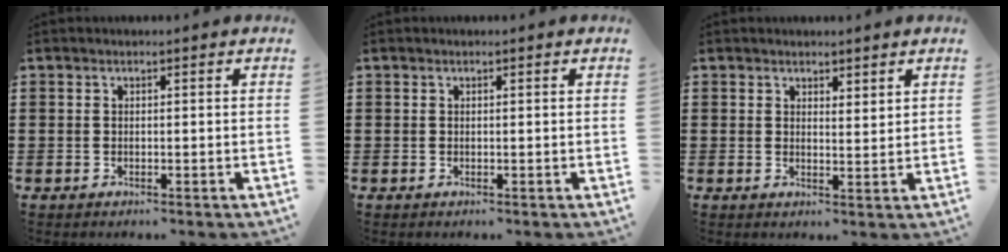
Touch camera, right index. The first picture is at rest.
{"total": 0.0}
{"total": 1.8, "force": [1.7, 0.5, 0.0], "torque": [-0.005, 0.005, 0.034]}